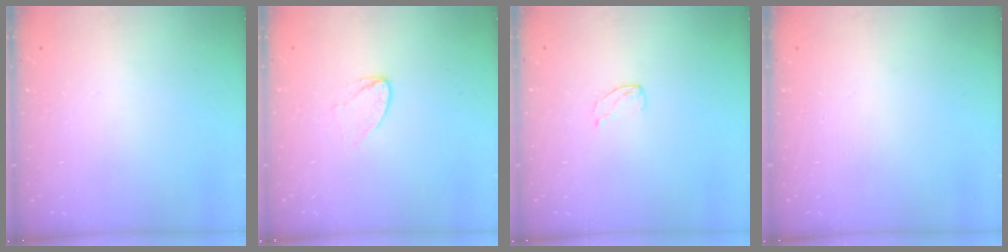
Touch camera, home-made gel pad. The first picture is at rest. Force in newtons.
{"total": 3.7, "press": 3.7, "slide": 0.3}
{"total": 2.5, "press": 2.5, "slide": 0.2}
{"total": 0.0}